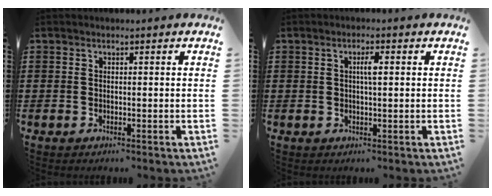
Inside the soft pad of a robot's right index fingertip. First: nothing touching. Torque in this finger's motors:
{"motor_torque": [0.39, -0.31, 0.04, 0.02]}